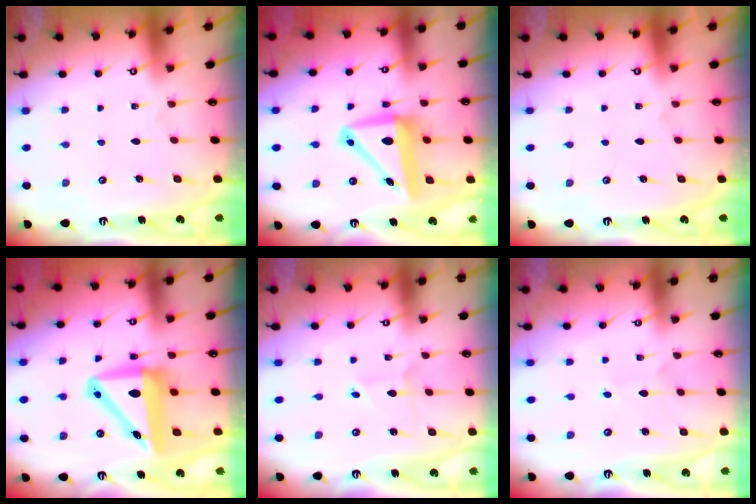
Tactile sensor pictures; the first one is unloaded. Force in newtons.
{"total": 10.9, "press": 10.5, "slide": 2.6}
{"total": 0.0}
{"total": 10.7, "press": 10.3, "slide": 3.0}
{"total": 1.8, "press": 1.8, "slide": 0.1}
{"total": 2.3, "press": 2.3, "slide": 0.2}